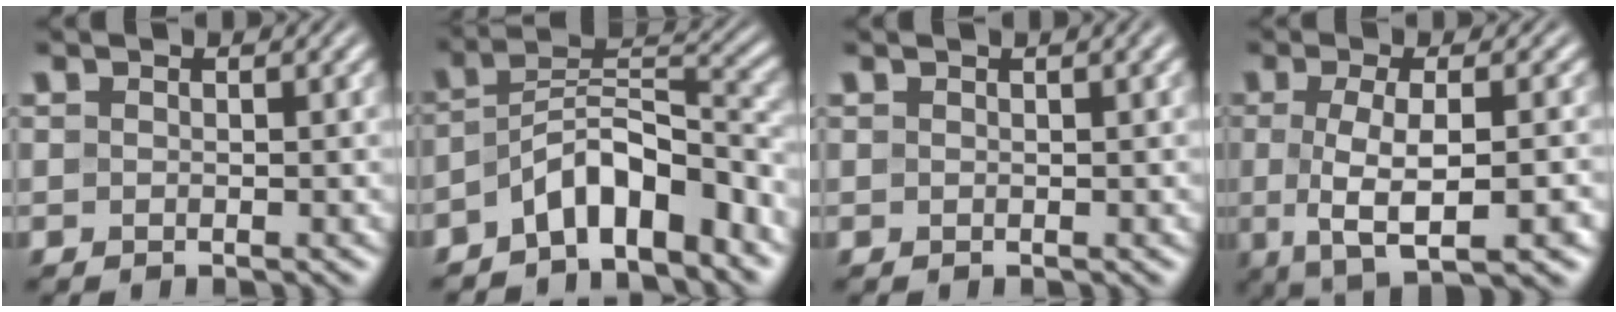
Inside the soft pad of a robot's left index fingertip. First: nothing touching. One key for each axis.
{"total": 6.9, "fx": -4.5, "fy": 2.6, "fz": 4.4, "tx": -0.068, "ty": 0.009, "tz": -0.088}
{"total": 2.0, "fx": 1.0, "fy": 0.7, "fz": 1.6, "tx": -0.016, "ty": 0.002, "tz": 0.007}
{"total": 6.6, "fx": -1.3, "fy": 2.0, "fz": 6.2, "tx": -0.103, "ty": -0.007, "tz": -0.022}